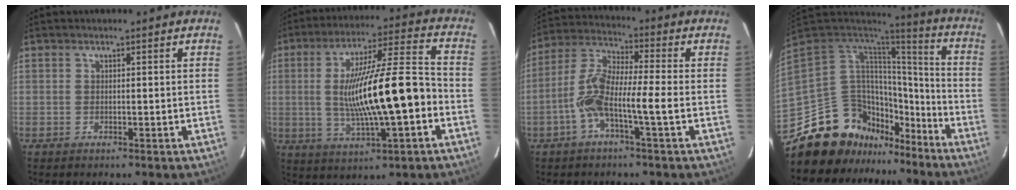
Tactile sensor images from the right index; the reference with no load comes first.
{"total": 17.0, "force": [-2.5, 1.8, 16.7], "torque": [-0.292, 0.013, -0.035]}
{"total": 9.5, "force": [-2.9, 0.8, 9.0], "torque": [-0.189, 0.021, -0.063]}
{"total": 21.3, "force": [-17.2, 11.2, 5.7], "torque": [-0.126, 0.068, -0.266]}